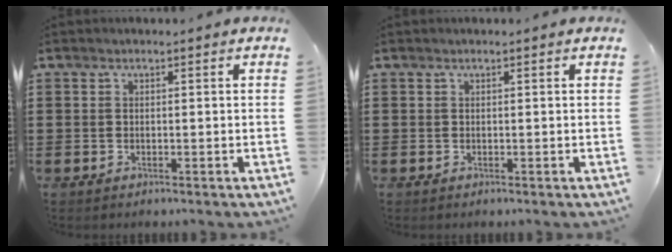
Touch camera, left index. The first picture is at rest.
{"total": 0.0}